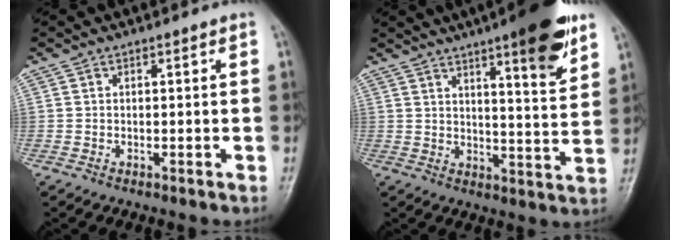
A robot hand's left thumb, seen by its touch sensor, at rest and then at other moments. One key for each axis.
{"total": 14.2, "fx": 8.5, "fy": 2.6, "fz": 11.1, "tx": -0.134, "ty": -0.044, "tz": 0.117}